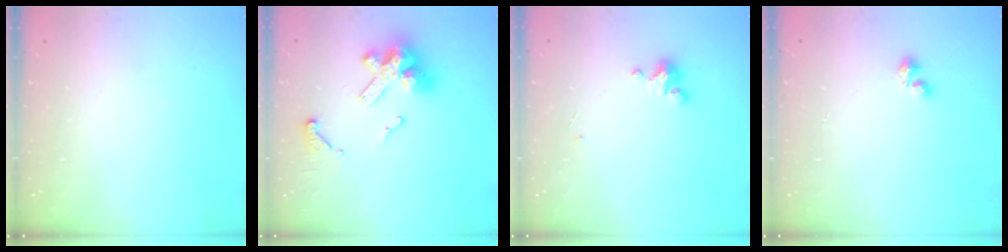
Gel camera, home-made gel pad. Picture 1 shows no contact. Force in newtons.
{"total": 14.9, "press": 14.8, "slide": 1.8}
{"total": 2.7, "press": 2.7, "slide": 0.3}
{"total": 2.4, "press": 2.4, "slide": 0.5}